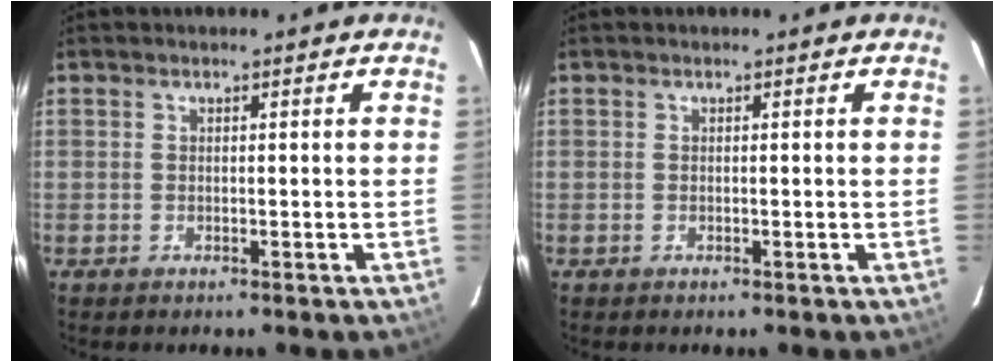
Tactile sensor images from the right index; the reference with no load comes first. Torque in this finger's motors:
{"motor_torque": [0.02, 0.02, 0.04, 0.00]}